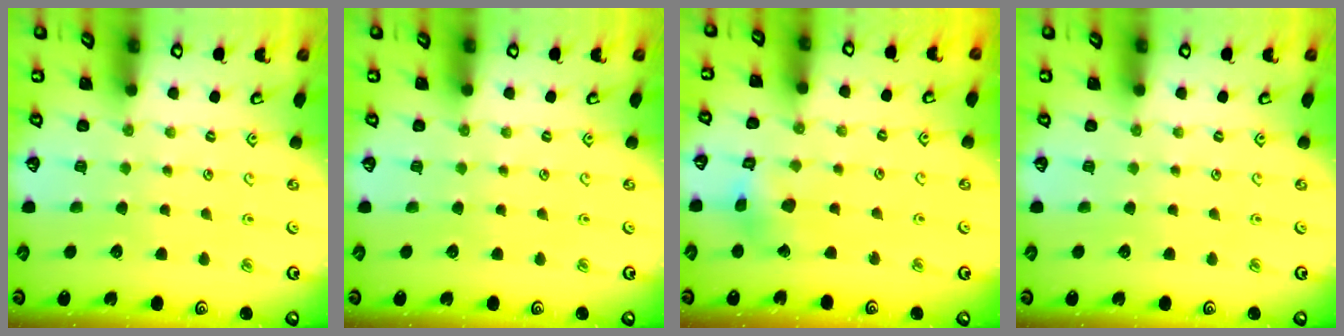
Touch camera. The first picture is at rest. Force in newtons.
{"total": 0.0}
{"total": 6.6, "press": 6.5, "slide": 0.6}
{"total": 0.0}